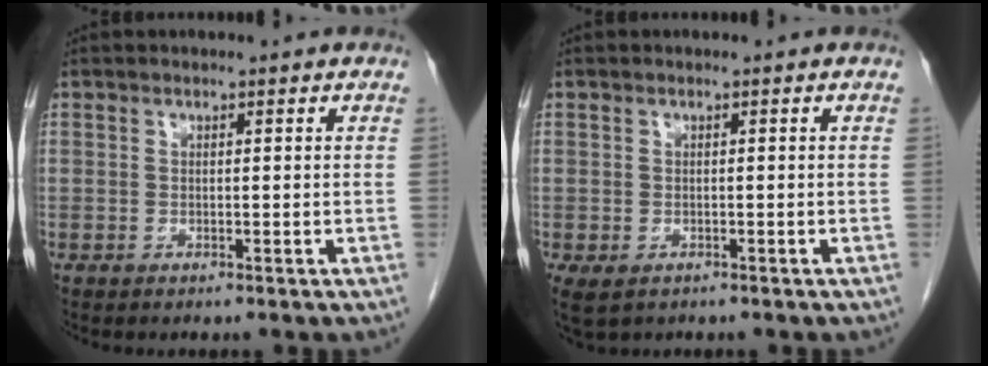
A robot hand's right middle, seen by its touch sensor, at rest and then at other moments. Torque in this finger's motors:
{"motor_torque": [0.65, -0.81, 0.20, 0.07]}